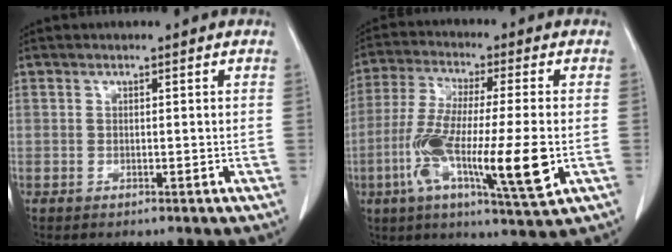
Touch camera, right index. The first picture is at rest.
{"total": 16.6, "force": [-4.0, 1.8, 16.0], "torque": [-0.293, -0.020, -0.069]}